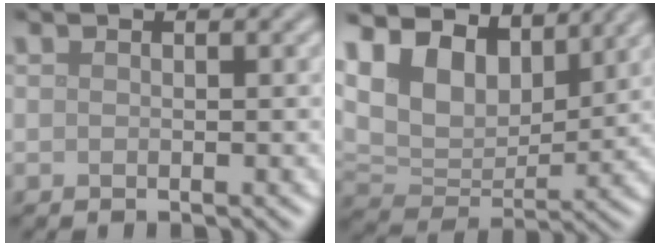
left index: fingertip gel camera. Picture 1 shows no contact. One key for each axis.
{"total": 9.4, "fx": 5.7, "fy": 5.3, "fz": 5.2, "tx": -0.116, "ty": 0.015, "tz": 0.096}